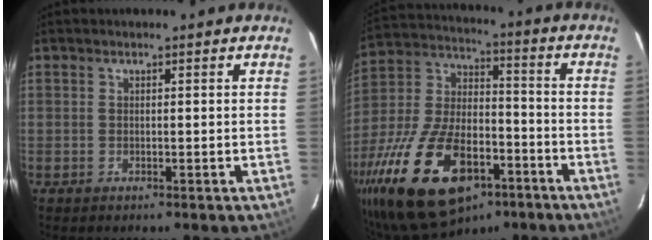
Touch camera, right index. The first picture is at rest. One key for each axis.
{"total": 26.2, "fx": -14.3, "fy": 13.3, "fz": 17.5, "tx": -0.369, "ty": -0.017, "tz": -0.235}